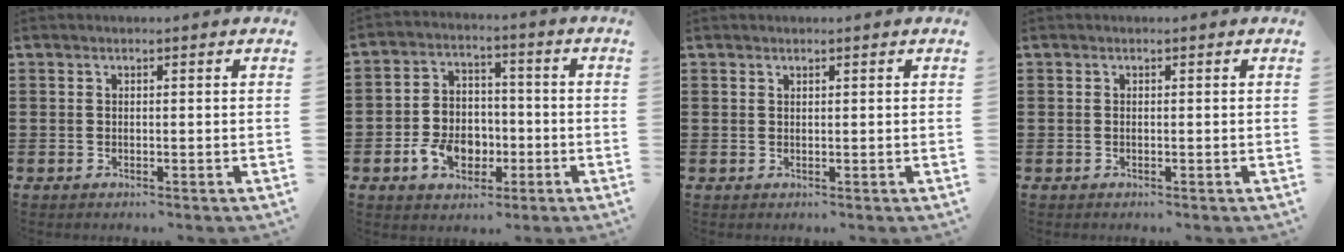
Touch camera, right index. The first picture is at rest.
{"total": 7.5, "force": [-2.7, 5.6, 4.2], "torque": [-0.096, 0.015, -0.050]}
{"total": 0.5, "force": [0.4, 0.2, 0.1], "torque": [-0.003, 0.002, 0.009]}
{"total": 0.0}